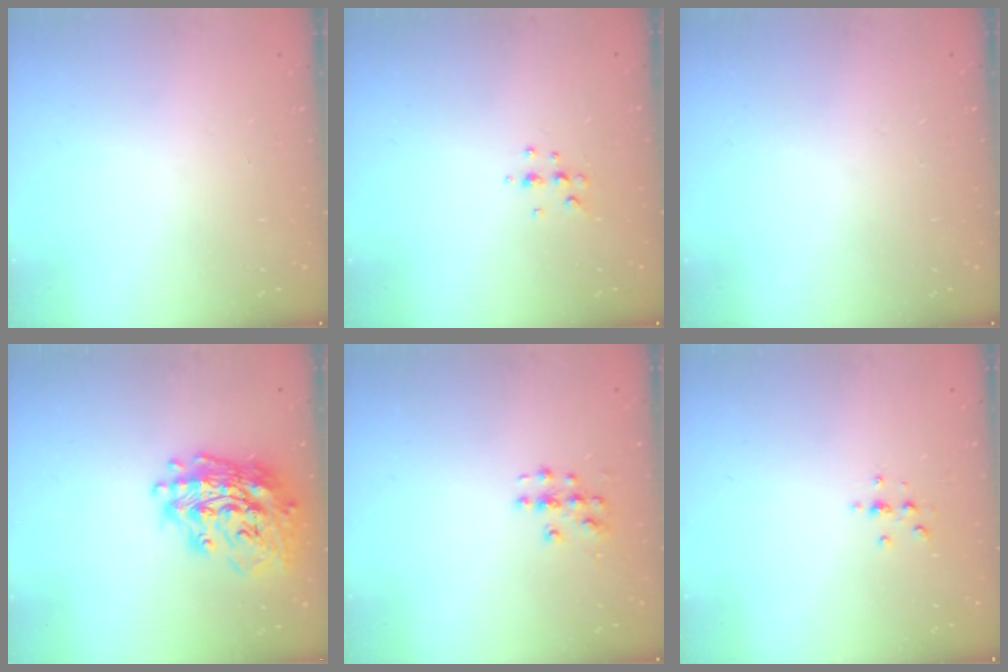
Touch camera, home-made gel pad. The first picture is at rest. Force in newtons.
{"total": 5.1, "press": 4.9, "slide": 1.4}
{"total": 0.0}
{"total": 19.7, "press": 19.5, "slide": 2.7}
{"total": 4.2, "press": 4.2, "slide": 0.1}
{"total": 2.2, "press": 2.1, "slide": 0.2}